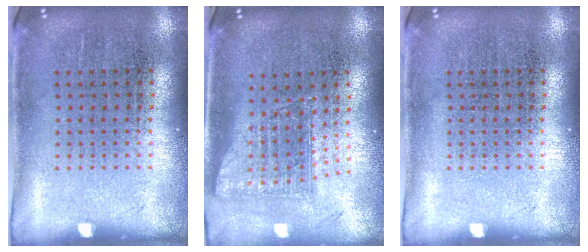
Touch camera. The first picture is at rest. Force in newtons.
{"total": 1.7, "press": 1.2, "slide": 1.1}
{"total": 0.0}